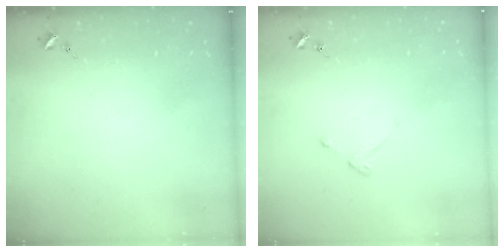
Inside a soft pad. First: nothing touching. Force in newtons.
{"total": 2.2, "press": 2.1, "slide": 0.4}